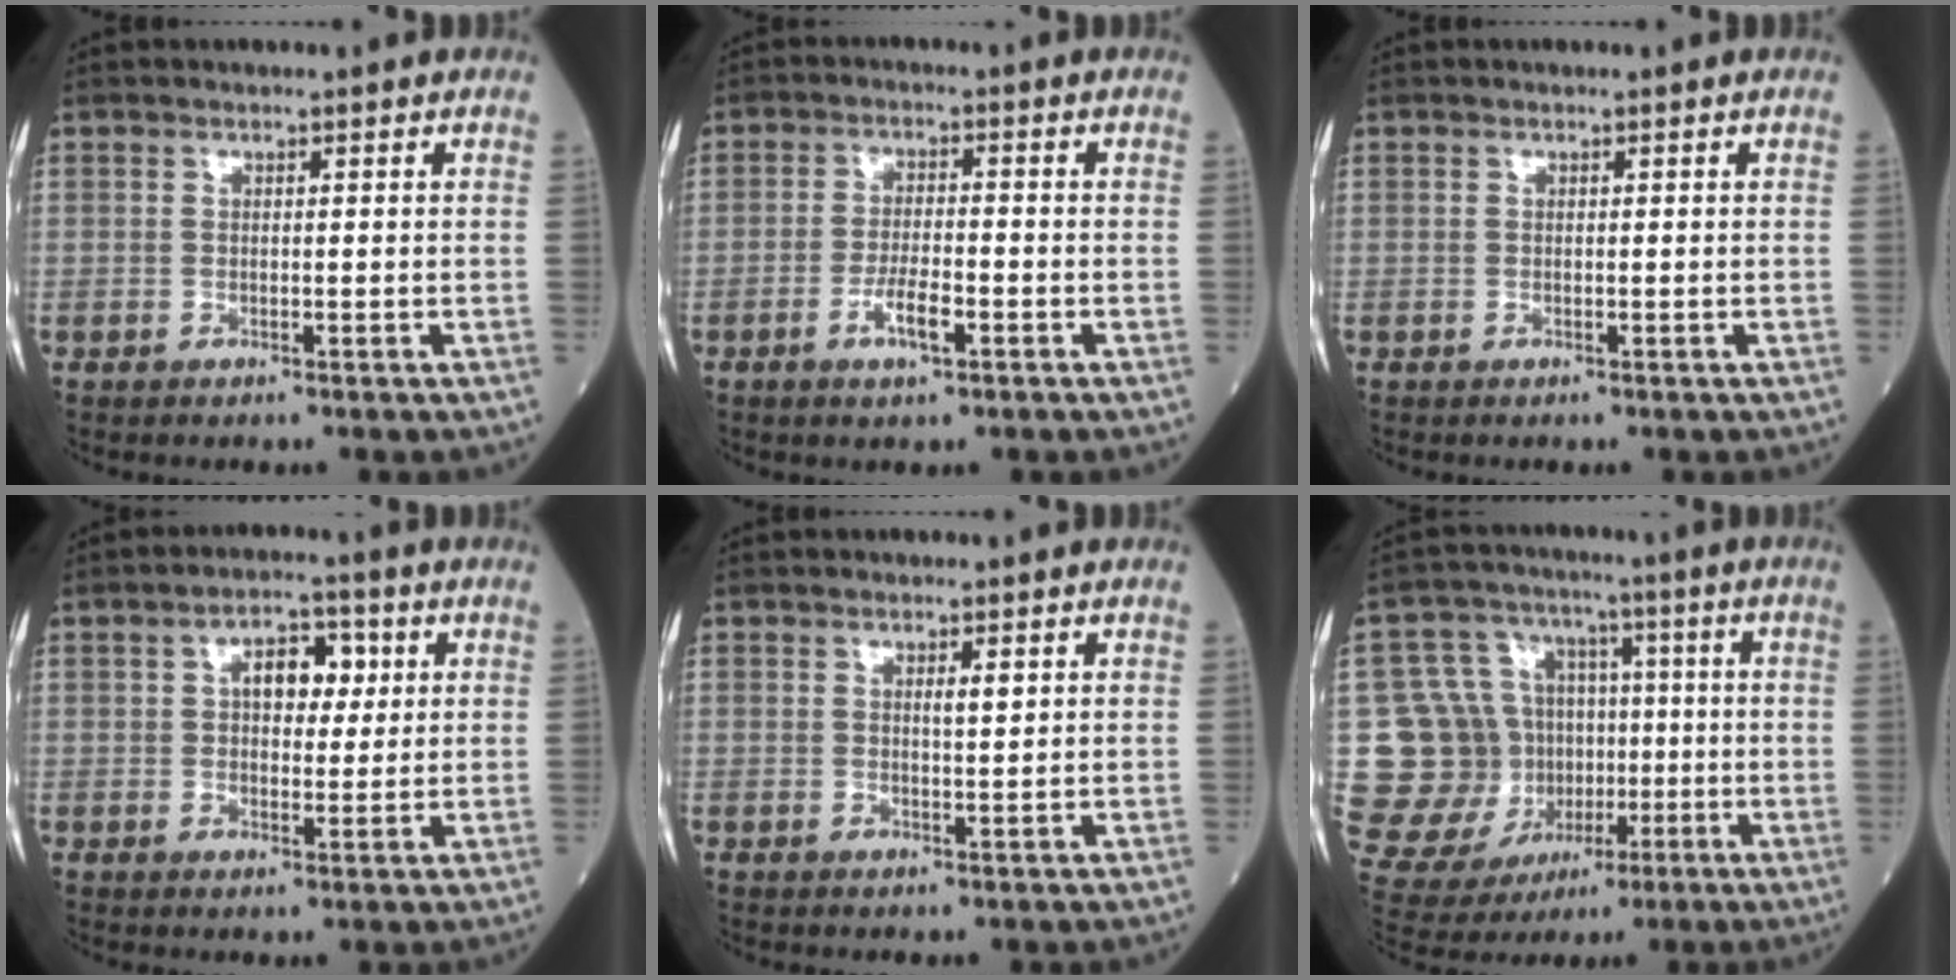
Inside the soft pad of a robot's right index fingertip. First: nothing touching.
{"total": 4.4, "force": [-2.0, 0.9, 3.8], "torque": [-0.073, 0.000, -0.037]}
{"total": 0.0}
{"total": 6.0, "force": [1.6, 3.3, 4.7], "torque": [-0.069, 0.018, 0.024]}
{"total": 1.6, "force": [0.7, 0.3, 1.5], "torque": [-0.024, -0.003, 0.009]}
{"total": 17.1, "force": [-1.7, 14.3, 9.2], "torque": [-0.188, 0.050, 0.004]}